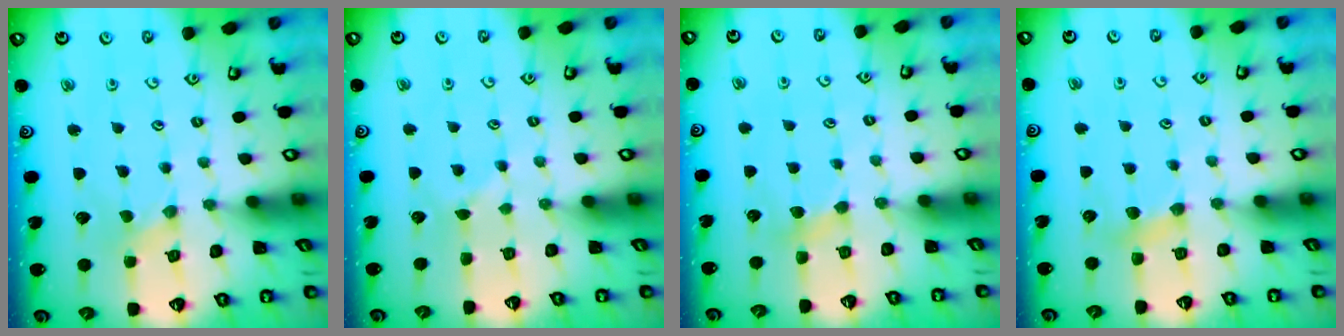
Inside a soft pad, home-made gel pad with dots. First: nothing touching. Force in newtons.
{"total": 2.9, "press": 2.9, "slide": 0.5}
{"total": 3.0, "press": 2.9, "slide": 0.3}
{"total": 5.0, "press": 5.0, "slide": 0.7}